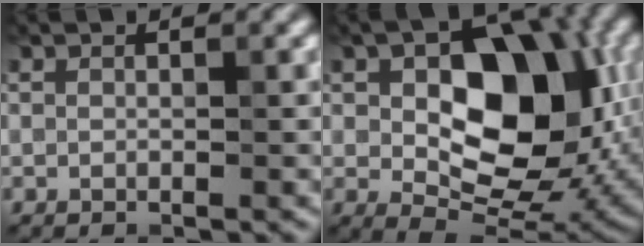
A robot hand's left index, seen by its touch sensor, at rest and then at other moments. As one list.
[{"total": 10.7, "force": [0.7, 6.6, 8.3], "torque": [-0.123, -0.004, 0.017]}]